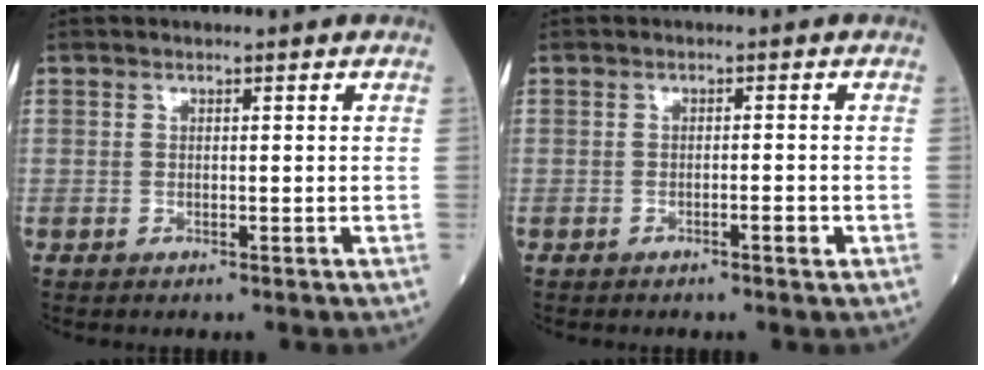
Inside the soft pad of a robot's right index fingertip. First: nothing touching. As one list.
[{"total": 1.6, "force": [-0.9, 0.2, 1.3], "torque": [-0.020, 0.001, -0.014]}]